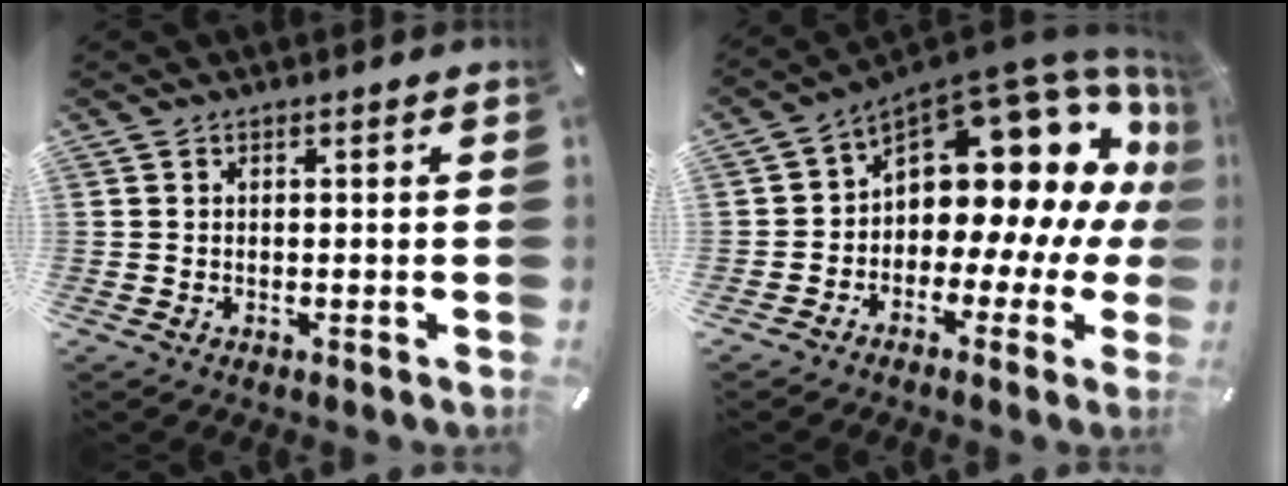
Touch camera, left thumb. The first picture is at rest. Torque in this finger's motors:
{"motor_torque": [0.95, 1.06, 1.19, -0.67, 0.45]}